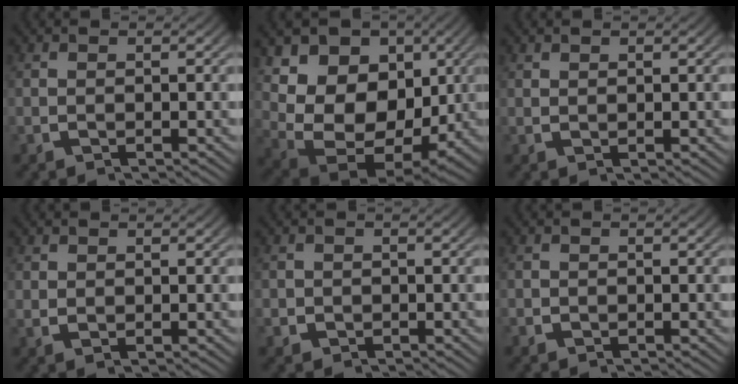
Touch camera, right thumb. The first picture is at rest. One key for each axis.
{"total": 16.8, "fx": -0.8, "fy": 12.8, "fz": 10.9, "tx": -0.239, "ty": -0.073, "tz": 0.005}
{"total": 0.6, "fx": 0.6, "fy": 0.1, "fz": 0.1, "tx": 0.004, "ty": -0.001, "tz": 0.015}
{"total": 0.8, "fx": 0.6, "fy": 0.3, "fz": 0.5, "tx": -0.009, "ty": -0.001, "tz": 0.017}
{"total": 1.5, "fx": -0.5, "fy": 1.4, "fz": 0.3, "tx": -0.004, "ty": -0.006, "tz": -0.008}
{"total": 0.7, "fx": -0.3, "fy": 0.6, "fz": 0.1, "tx": 0.000, "ty": -0.004, "tz": -0.006}